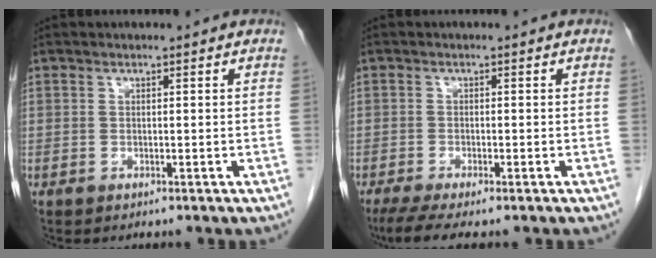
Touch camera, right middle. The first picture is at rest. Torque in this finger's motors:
{"motor_torque": [0.62, -0.46, 0.03, 0.05]}